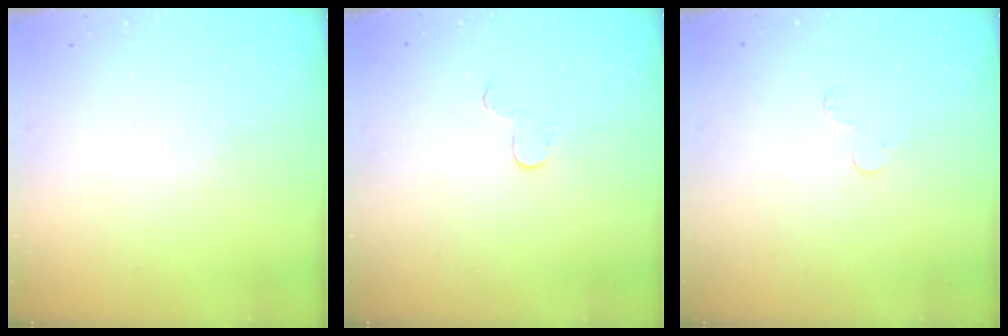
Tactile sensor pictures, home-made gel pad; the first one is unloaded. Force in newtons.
{"total": 5.7, "press": 5.7, "slide": 0.5}
{"total": 3.3, "press": 3.3, "slide": 0.3}